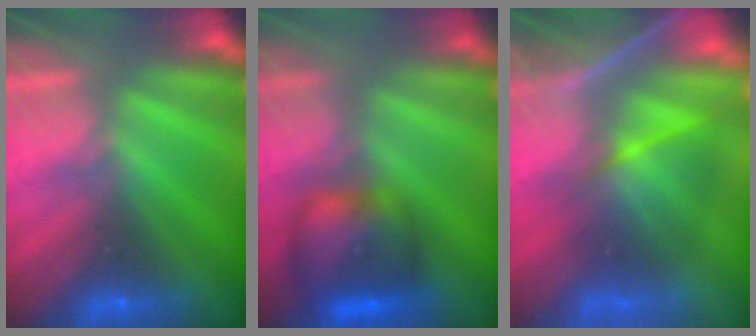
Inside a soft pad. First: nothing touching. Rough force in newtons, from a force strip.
{"total": 9.2}
{"total": 7.1}